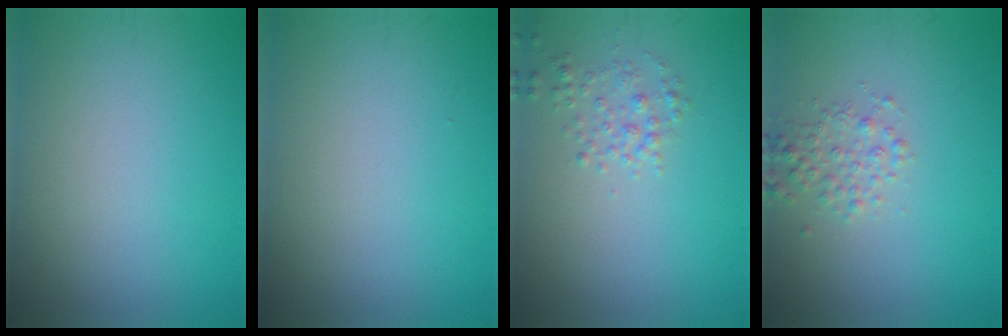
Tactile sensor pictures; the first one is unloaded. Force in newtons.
{"total": 0.0}
{"total": 1.6, "press": 1.6, "slide": 0.1}
{"total": 2.0, "press": 2.0, "slide": 0.1}